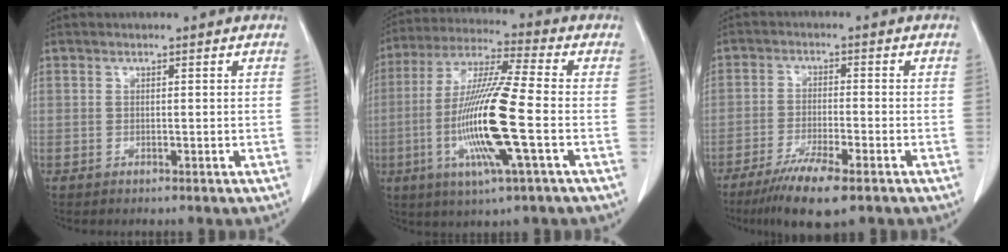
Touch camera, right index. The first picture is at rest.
{"total": 15.8, "force": [-3.5, 0.2, 15.4], "torque": [-0.313, -0.013, -0.074]}
{"total": 8.4, "force": [-5.7, 0.8, 6.2], "torque": [-0.107, -0.020, -0.093]}